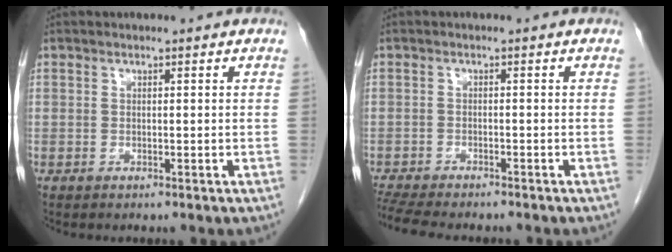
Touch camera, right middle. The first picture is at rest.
{"total": 9.3, "force": [-8.1, 1.7, 4.1], "torque": [-0.074, -0.010, -0.124]}